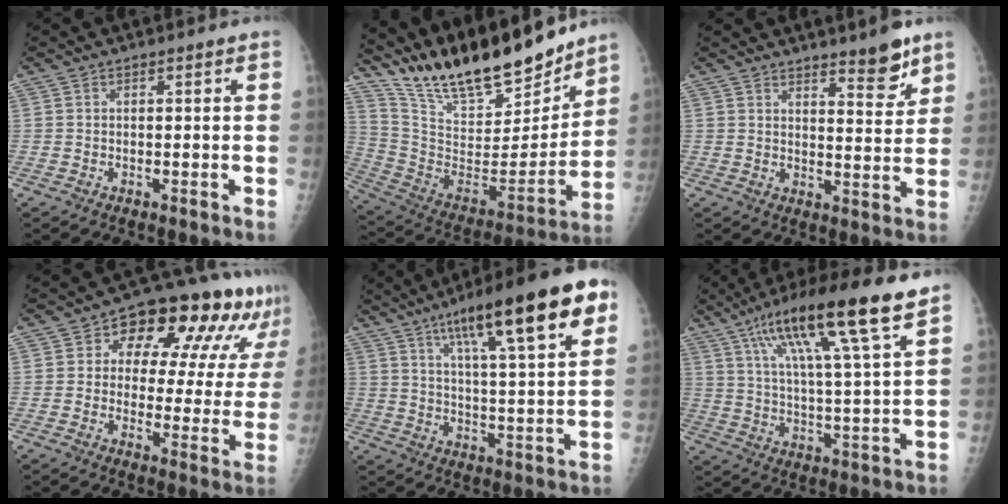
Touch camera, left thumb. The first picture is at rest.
{"total": 24.7, "force": [21.1, 6.5, 10.9], "torque": [-0.156, -0.101, 0.366]}
{"total": 6.3, "force": [4.8, 1.4, 3.8], "torque": [-0.037, -0.041, 0.070]}
{"total": 18.7, "force": [9.2, 9.9, 12.8], "torque": [-0.119, -0.003, 0.118]}
{"total": 22.7, "force": [11.7, 4.5, 18.9], "torque": [-0.270, -0.015, 0.177]}
{"total": 19.3, "force": [11.1, 2.4, 15.6], "torque": [-0.260, -0.025, 0.188]}